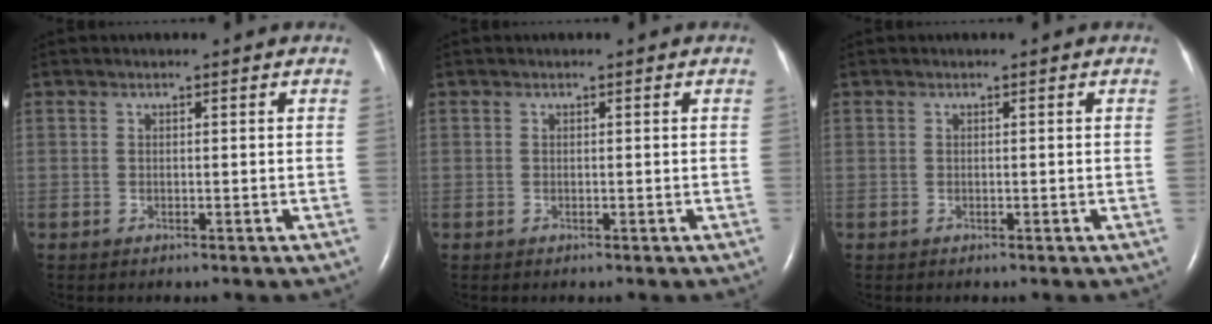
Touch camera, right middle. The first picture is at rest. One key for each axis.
{"total": 0.0}
{"total": 0.0}